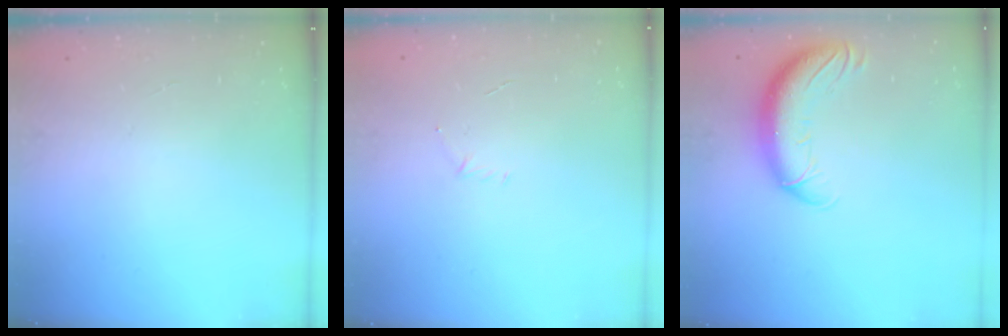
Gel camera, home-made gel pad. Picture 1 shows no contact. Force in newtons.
{"total": 2.9, "press": 2.8, "slide": 0.8}
{"total": 13.4, "press": 13.0, "slide": 3.2}